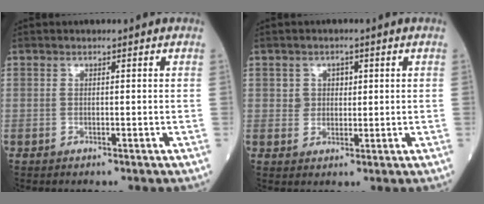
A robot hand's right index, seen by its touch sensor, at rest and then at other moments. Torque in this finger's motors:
{"motor_torque": [-0.03, 0.05, -0.02, -0.01]}